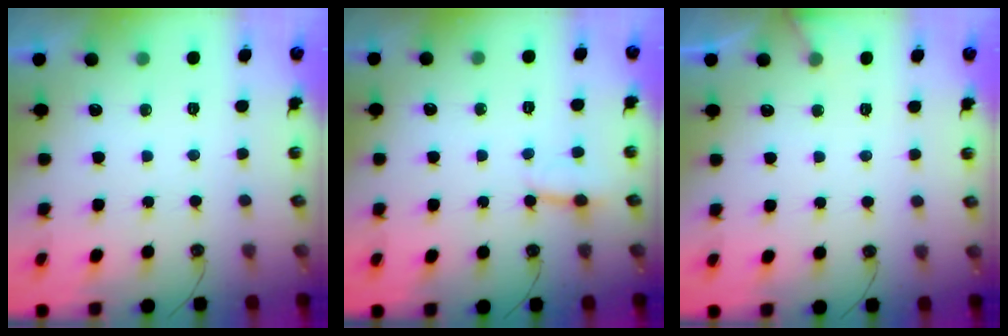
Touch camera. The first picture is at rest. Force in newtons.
{"total": 3.3, "press": 3.3, "slide": 0.2}
{"total": 5.8, "press": 5.8, "slide": 0.4}